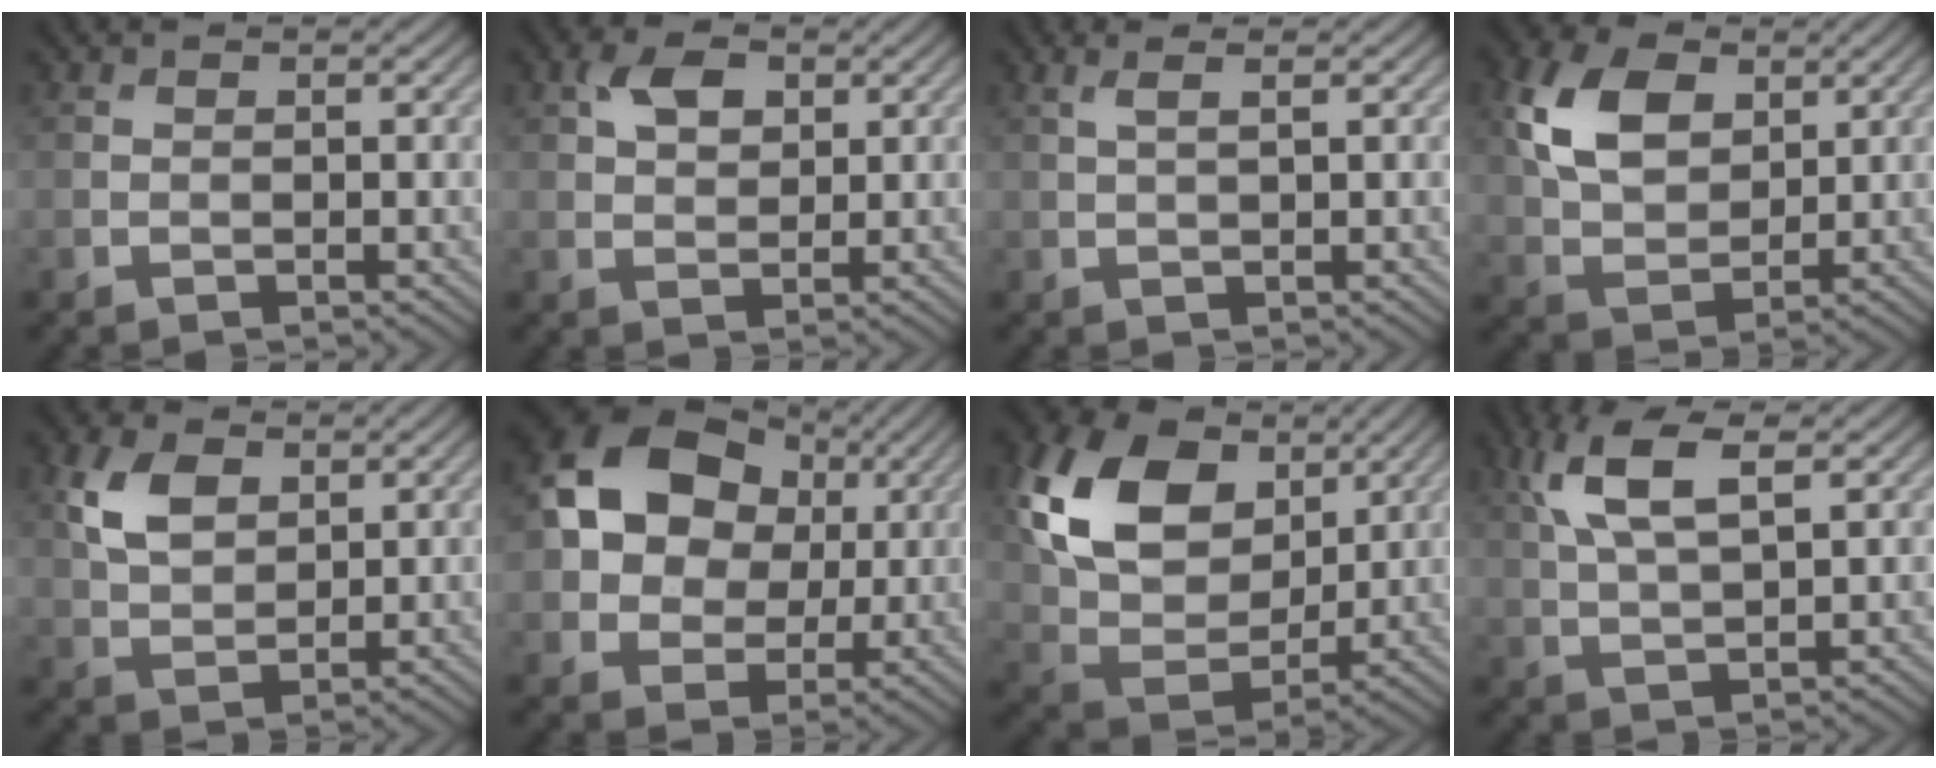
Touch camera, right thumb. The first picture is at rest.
{"total": 4.2, "force": [1.7, 2.7, 2.7], "torque": [-0.054, 0.006, 0.028]}
{"total": 1.7, "force": [0.8, 0.2, 1.5], "torque": [-0.028, 0.005, 0.016]}
{"total": 8.9, "force": [3.1, 5.8, 5.9], "torque": [-0.142, 0.008, 0.056]}
{"total": 5.8, "force": [2.3, 3.7, 3.8], "torque": [-0.088, 0.005, 0.044]}
{"total": 13.5, "force": [3.0, 10.5, 7.9], "torque": [-0.173, 0.028, 0.038]}
{"total": 13.8, "force": [5.3, 9.4, 8.6], "torque": [-0.196, 0.007, 0.099]}
{"total": 7.5, "force": [3.2, 2.7, 6.2], "torque": [-0.140, 0.011, 0.064]}